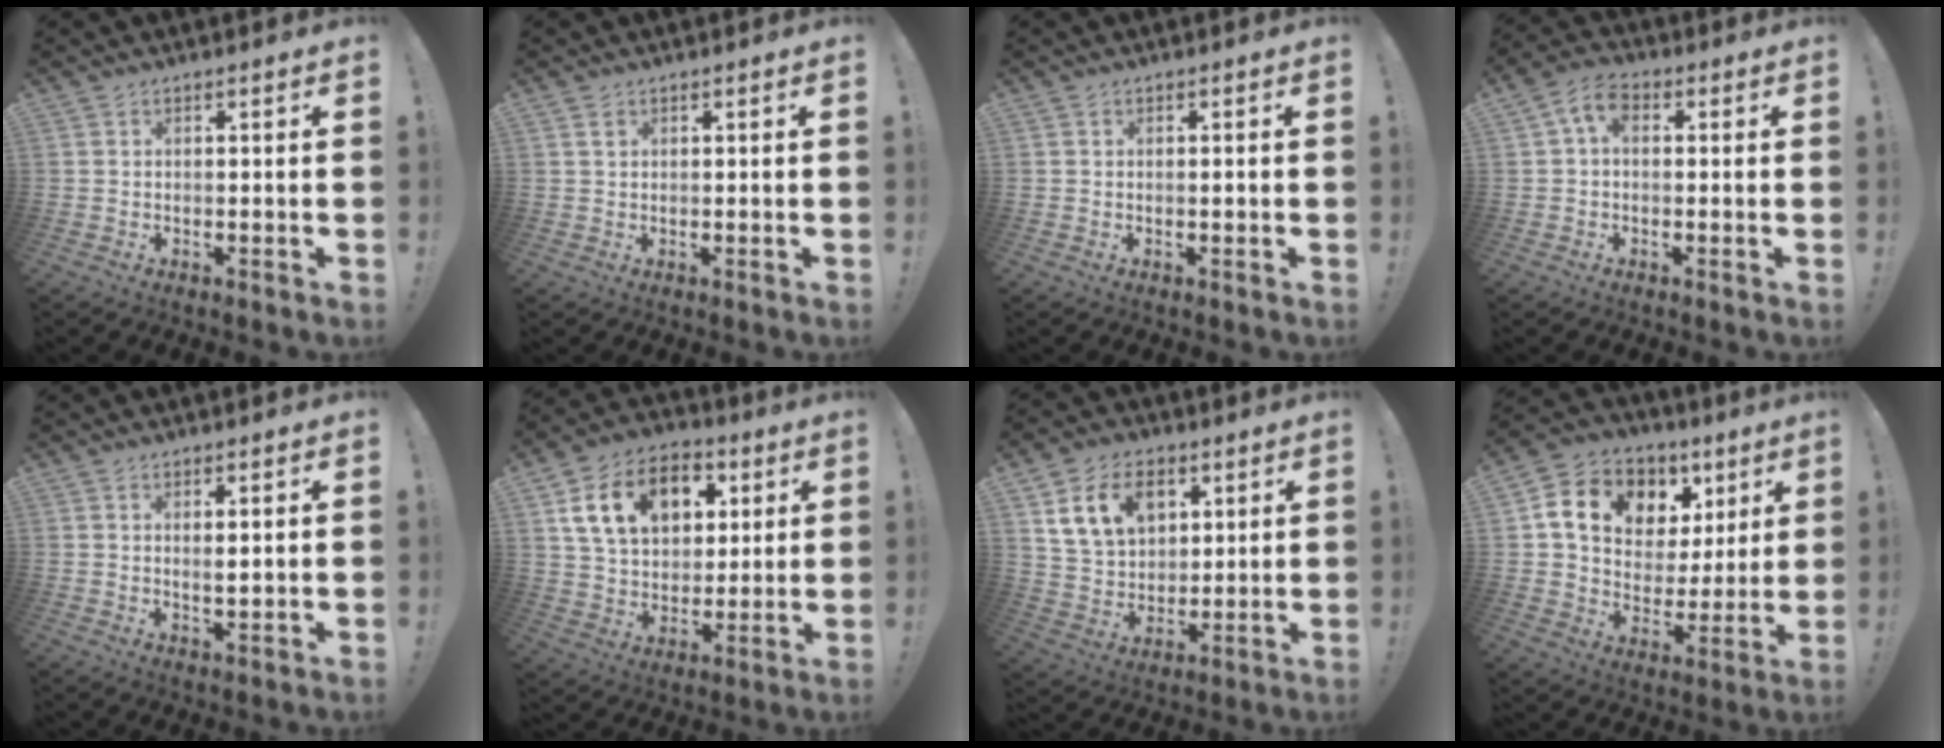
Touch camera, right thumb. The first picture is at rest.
{"total": 1.3, "force": [0.6, 1.0, 0.4], "torque": [0.007, -0.003, 0.007]}
{"total": 0.5, "force": [-0.3, 0.0, 0.4], "torque": [0.001, -0.001, -0.008]}
{"total": 6.4, "force": [1.3, 4.0, 4.8], "torque": [-0.093, 0.002, 0.026]}
{"total": 2.6, "force": [0.6, 0.5, 2.5], "torque": [-0.033, -0.009, 0.008]}
{"total": 17.6, "force": [6.8, 12.3, 10.6], "torque": [-0.168, -0.015, 0.129]}
{"total": 14.5, "force": [6.8, 10.2, 7.8], "torque": [-0.127, -0.021, 0.132]}
{"total": 14.6, "force": [7.2, 10.3, 7.4], "torque": [-0.121, -0.029, 0.138]}